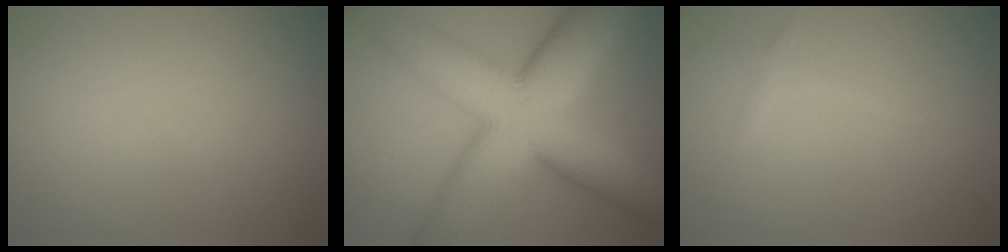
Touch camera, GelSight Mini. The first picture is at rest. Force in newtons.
{"total": 15.0, "press": 15.0, "slide": 0.6}
{"total": 0.9, "press": 0.9, "slide": 0.1}